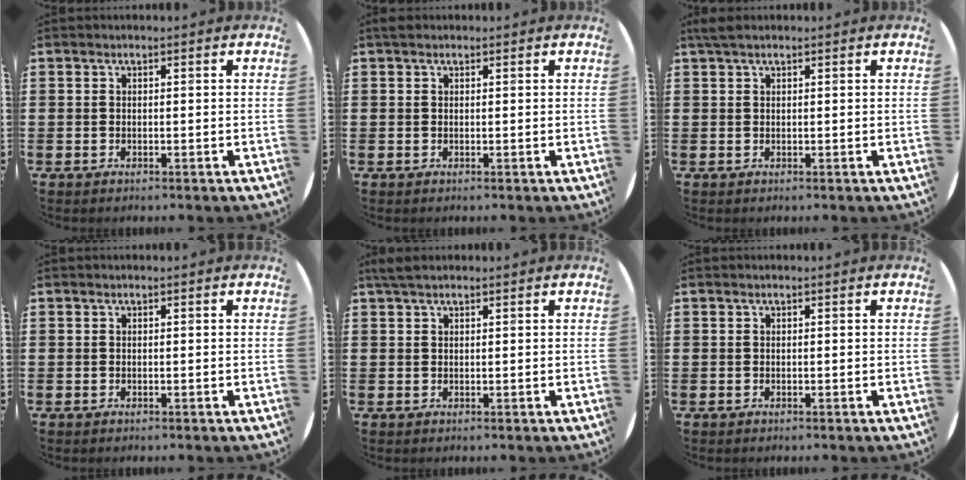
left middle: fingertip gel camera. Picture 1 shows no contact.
{"total": 0.6, "force": [0.4, 0.3, 0.2], "torque": [-0.003, 0.004, 0.008]}
{"total": 1.2, "force": [1.0, 0.3, 0.7], "torque": [-0.015, 0.005, 0.017]}
{"total": 0.0}
{"total": 1.6, "force": [1.3, 0.4, 0.9], "torque": [-0.019, 0.005, 0.024]}
{"total": 0.0}